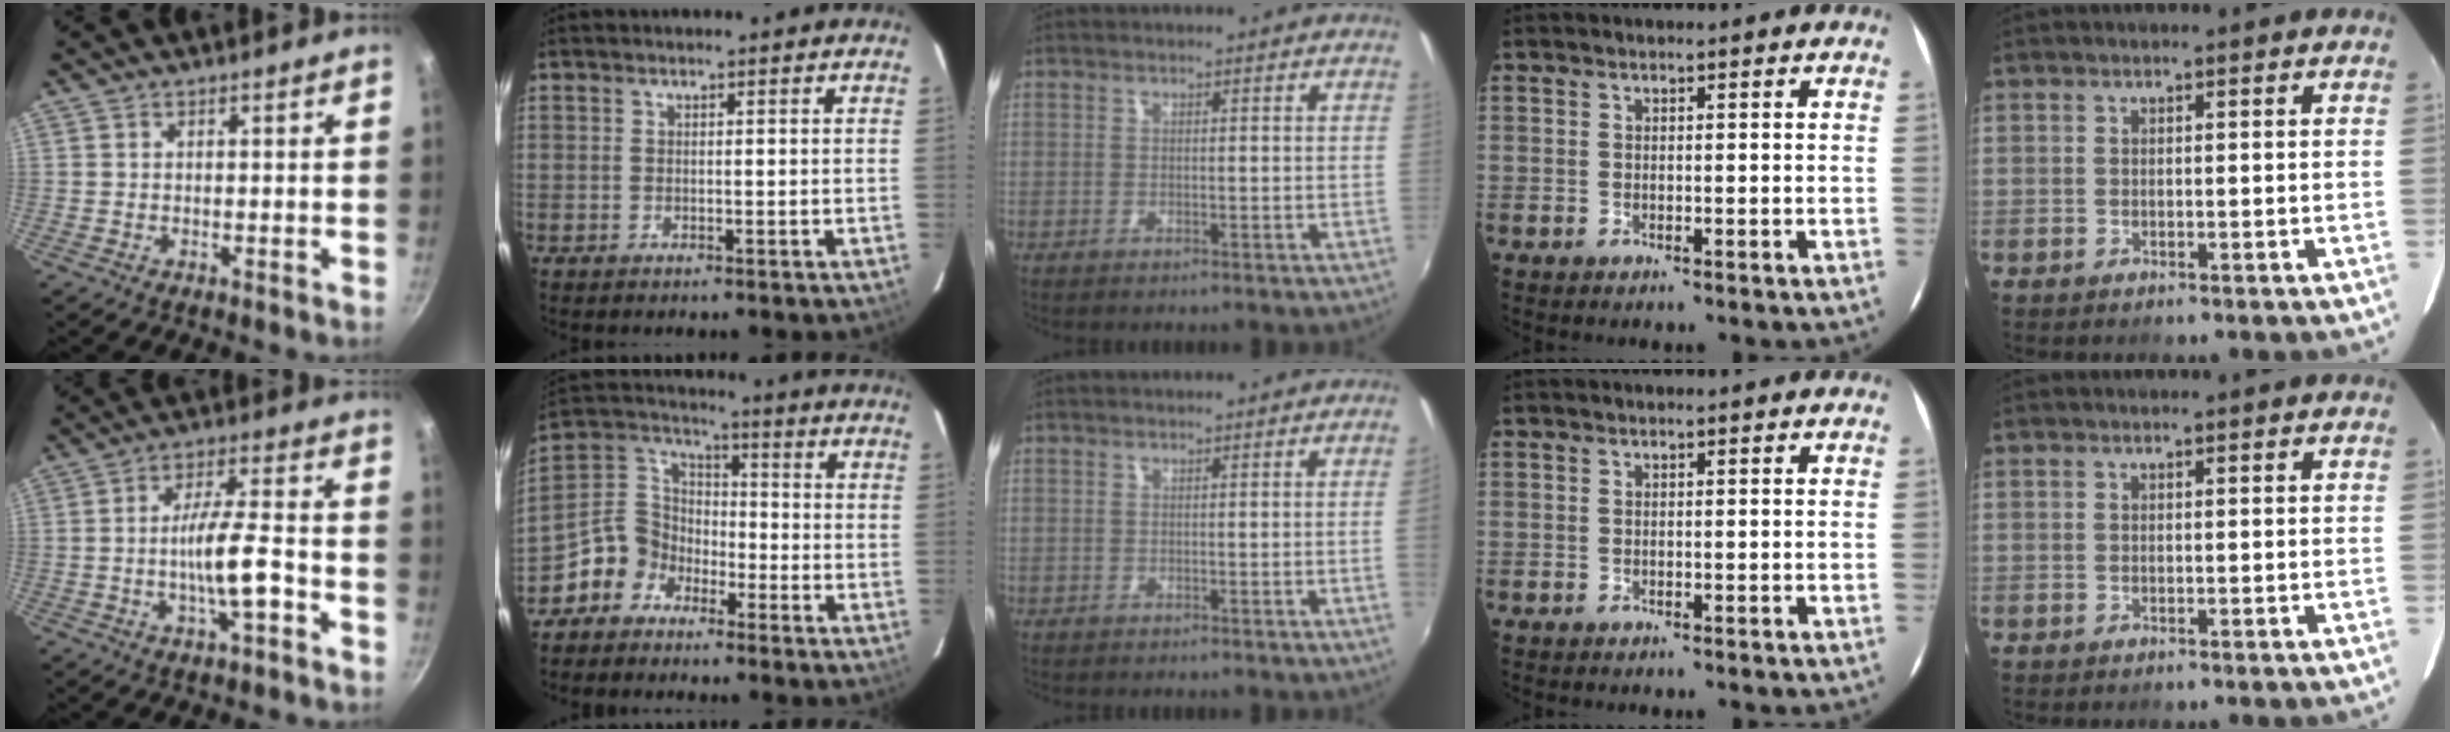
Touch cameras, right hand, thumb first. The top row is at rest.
{"thumb": {"total": 9.5, "force": [-3.1, 2.3, 8.7], "torque": [-0.147, 0.026, -0.054]}, "index": {"total": 8.3, "force": [-5.3, 6.1, 1.5], "torque": [-0.042, 0.041, -0.120]}, "middle": {"total": 0.6, "force": [-0.2, -0.3, 0.6], "torque": [-0.013, 0.000, -0.006]}}